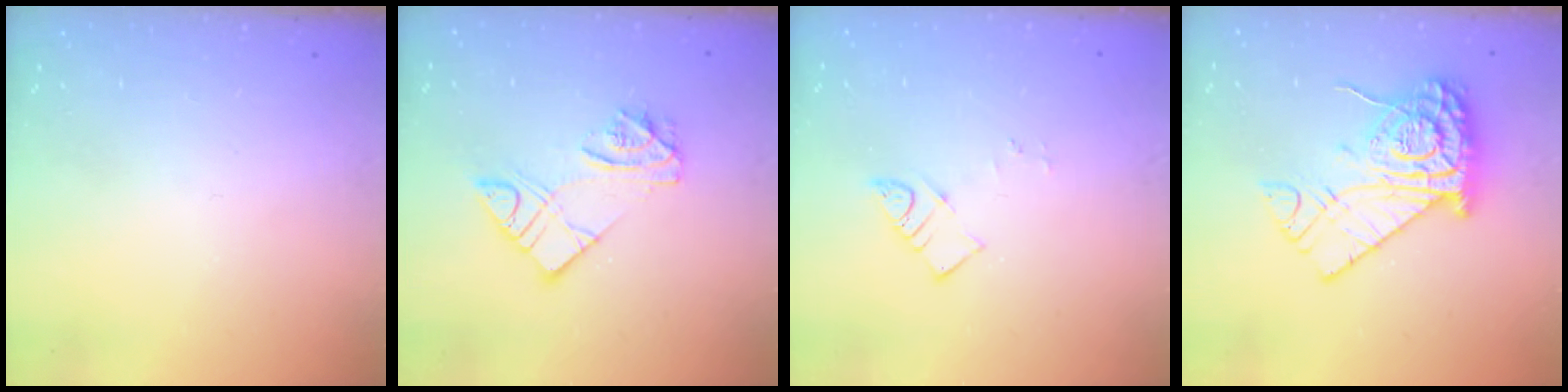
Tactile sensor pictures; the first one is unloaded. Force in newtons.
{"total": 10.9, "press": 10.8, "slide": 0.9}
{"total": 3.4, "press": 3.4, "slide": 0.2}
{"total": 16.5, "press": 16.4, "slide": 1.8}